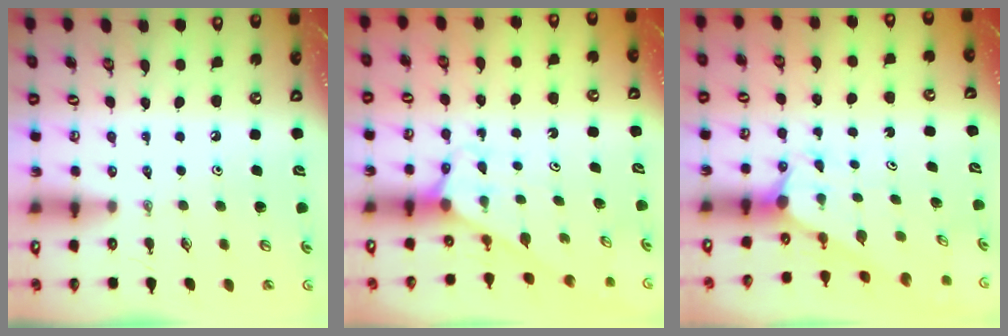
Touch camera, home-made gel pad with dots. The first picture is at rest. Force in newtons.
{"total": 4.0, "press": 4.0, "slide": 0.2}
{"total": 2.6, "press": 2.6, "slide": 0.1}